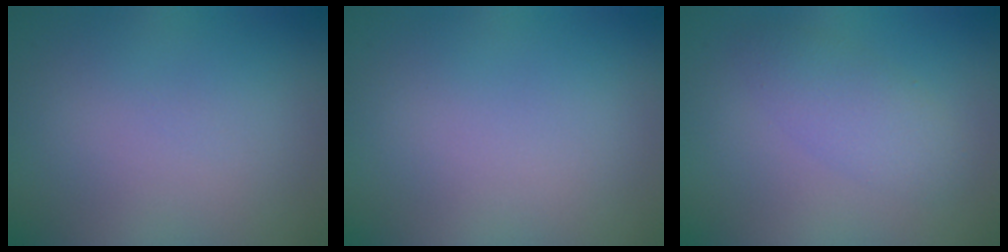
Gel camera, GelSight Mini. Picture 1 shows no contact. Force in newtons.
{"total": 0.0}
{"total": 2.8, "press": 2.8, "slide": 0.1}